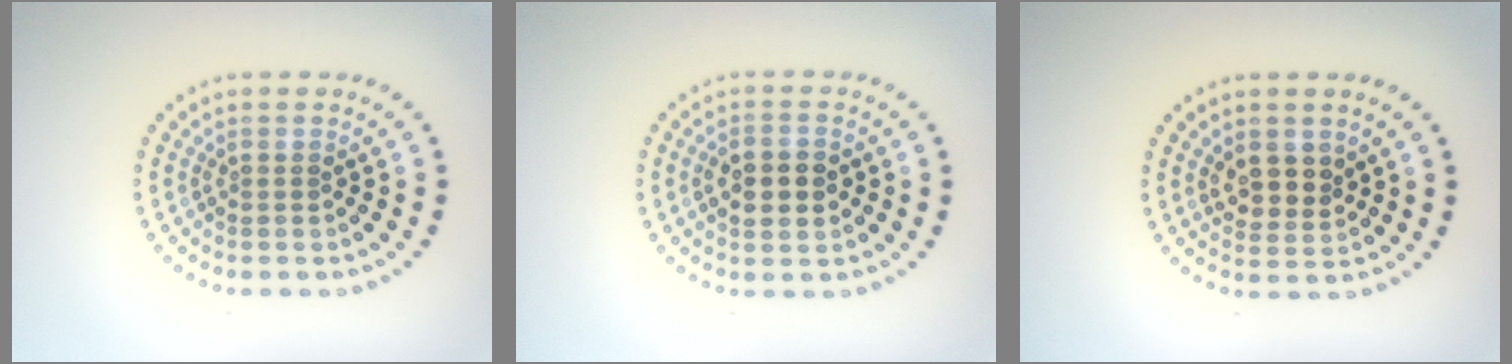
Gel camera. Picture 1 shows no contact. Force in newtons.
{"total": 3.8, "press": 3.8, "slide": 0.1}
{"total": 2.7, "press": 2.5, "slide": 1.0}